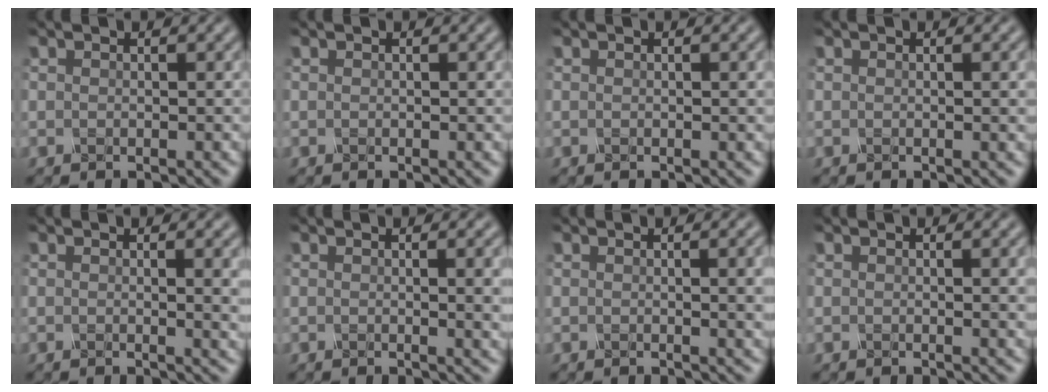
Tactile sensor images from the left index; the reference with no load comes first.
{"total": 0.0}
{"total": 0.9, "force": [0.1, 0.2, 0.8], "torque": [-0.007, 0.003, 0.000]}
{"total": 1.4, "force": [0.1, 0.3, 1.3], "torque": [-0.012, 0.003, 0.000]}
{"total": 4.1, "force": [0.5, 1.5, 3.8], "torque": [-0.029, 0.005, 0.006]}
{"total": 4.8, "force": [0.4, 1.9, 4.4], "torque": [-0.029, 0.007, 0.005]}
{"total": 3.7, "force": [0.3, 1.3, 3.5], "torque": [-0.029, 0.006, 0.003]}
{"total": 2.4, "force": [0.3, 0.7, 2.3], "torque": [-0.019, 0.002, -0.001]}